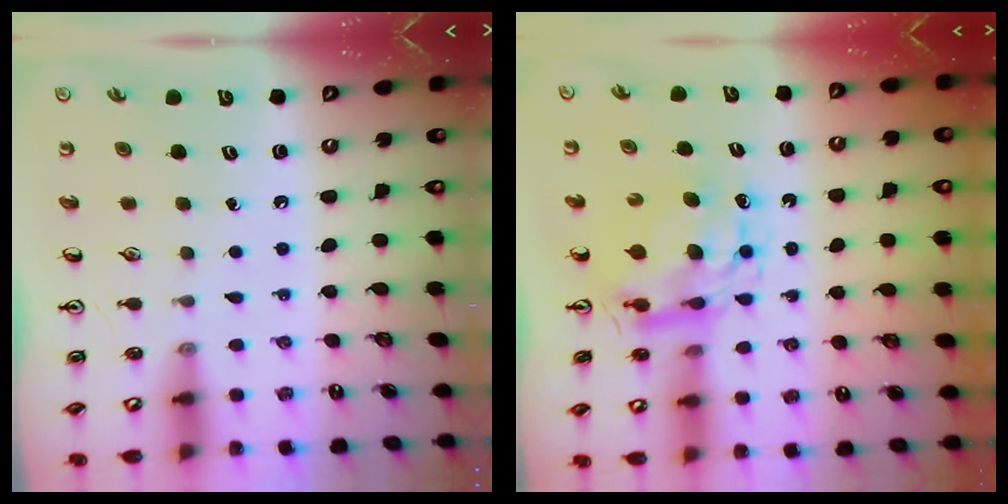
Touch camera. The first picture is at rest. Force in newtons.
{"total": 8.5, "press": 8.5, "slide": 0.8}